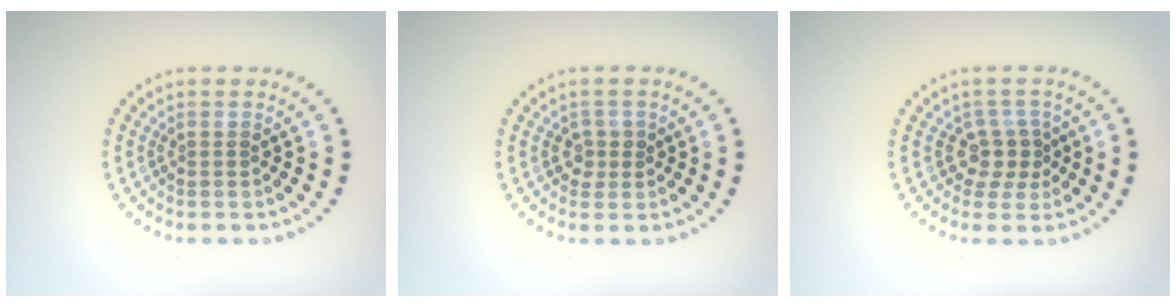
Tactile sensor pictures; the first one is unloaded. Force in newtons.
{"total": 1.2, "press": 1.1, "slide": 0.4}
{"total": 2.5, "press": 1.8, "slide": 1.8}